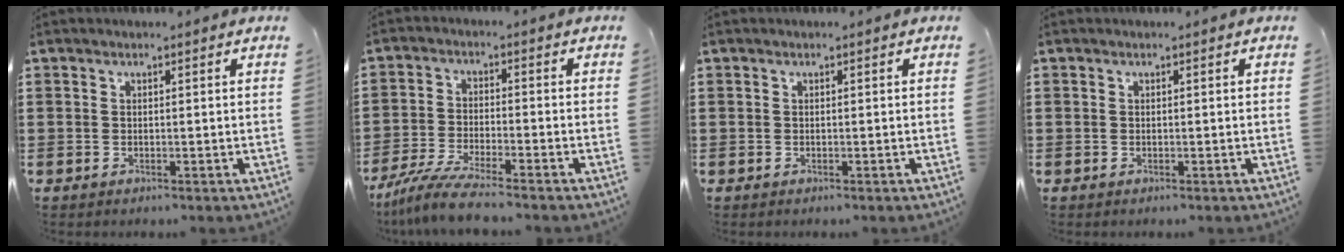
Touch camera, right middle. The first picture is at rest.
{"total": 6.5, "force": [-5.8, -0.3, 2.9], "torque": [-0.072, -0.020, -0.113]}
{"total": 0.0}
{"total": 0.0}